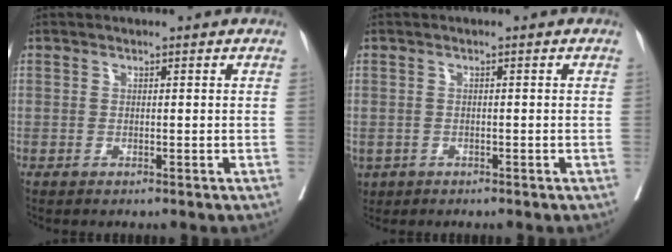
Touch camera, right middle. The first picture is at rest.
{"total": 3.7, "force": [-2.0, 2.7, 1.5], "torque": [-0.039, -0.003, -0.029]}